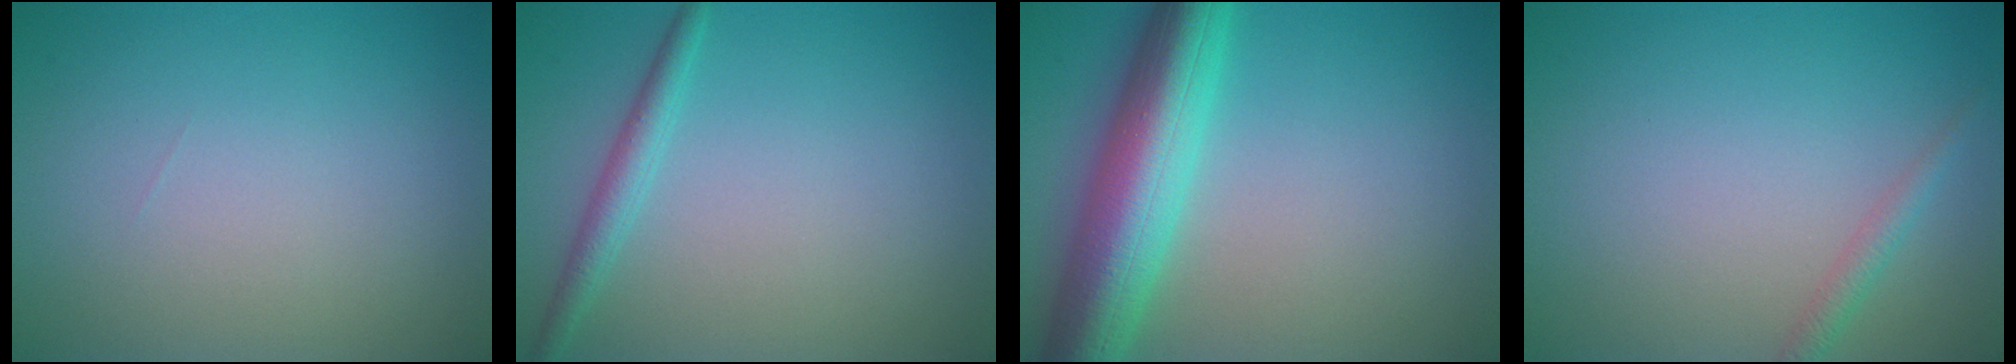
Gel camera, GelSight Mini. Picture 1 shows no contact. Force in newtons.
{"total": 2.0, "press": 2.0, "slide": 0.1}
{"total": 9.1, "press": 9.0, "slide": 0.5}
{"total": 1.4, "press": 1.4, "slide": 0.0}